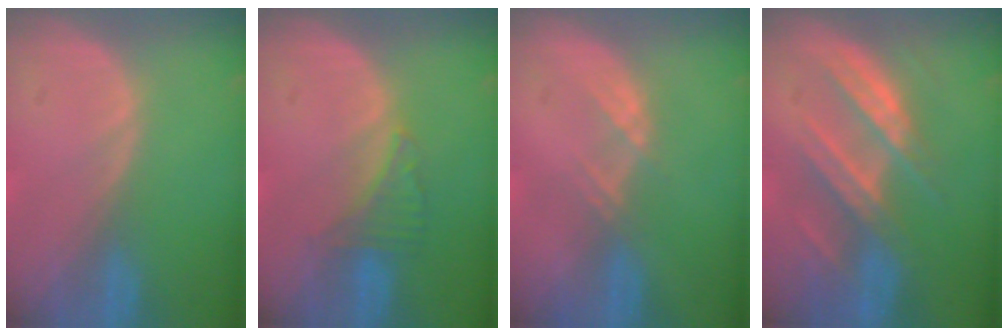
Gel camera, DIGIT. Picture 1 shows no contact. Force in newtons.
{"total": 3.2, "press": 3.2, "slide": 0.2}
{"total": 1.9, "press": 1.8, "slide": 0.8}
{"total": 7.7, "press": 7.2, "slide": 2.8}